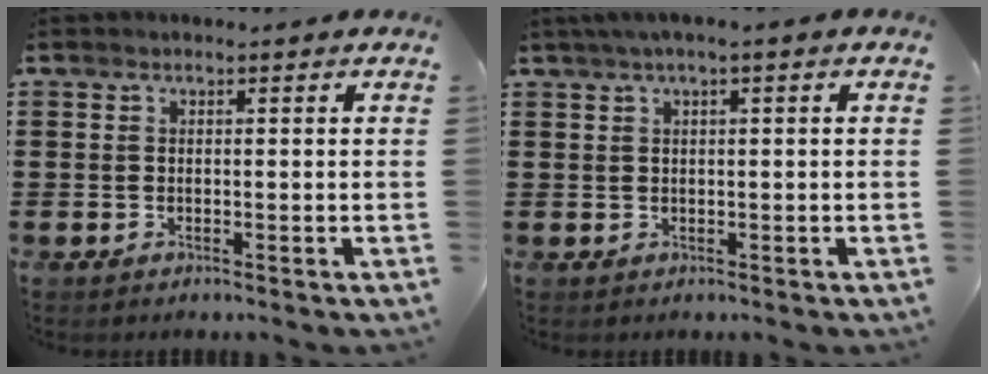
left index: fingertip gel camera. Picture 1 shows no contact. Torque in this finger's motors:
{"motor_torque": [1.30, -0.84, 0.74, 0.17]}